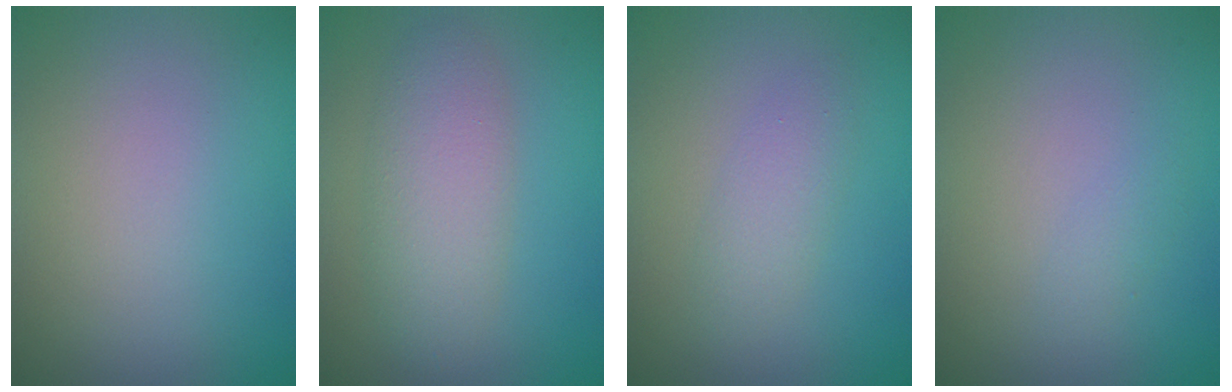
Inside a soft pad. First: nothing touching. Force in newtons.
{"total": 4.0, "press": 4.0, "slide": 0.1}
{"total": 2.0, "press": 2.0, "slide": 0.2}
{"total": 0.8, "press": 0.8, "slide": 0.0}